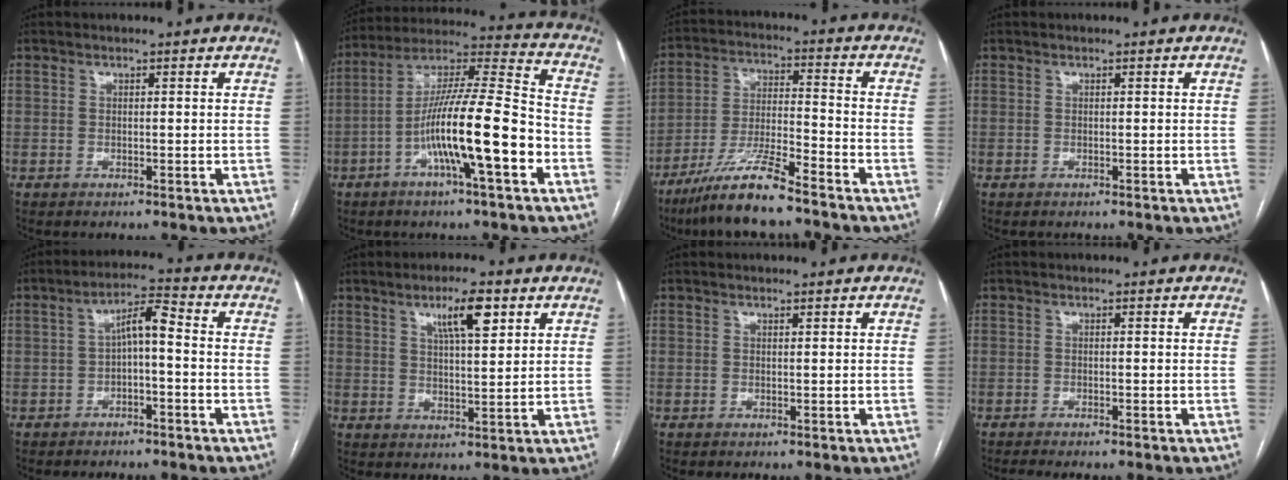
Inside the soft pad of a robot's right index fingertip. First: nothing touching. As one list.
[{"total": 16.5, "force": [-5.6, 1.2, 15.4], "torque": [-0.274, 0.007, -0.099]}, {"total": 11.2, "force": [-8.5, 0.5, 7.3], "torque": [-0.144, -0.023, -0.158]}, {"total": 0.0}, {"total": 5.1, "force": [-0.6, 1.3, 5.0], "torque": [-0.085, 0.026, -0.011]}, {"total": 6.8, "force": [3.6, 1.3, 5.7], "torque": [-0.099, 0.005, 0.061]}, {"total": 0.0}, {"total": 2.3, "force": [-1.9, 0.0, 1.2], "torque": [-0.015, -0.003, -0.027]}]